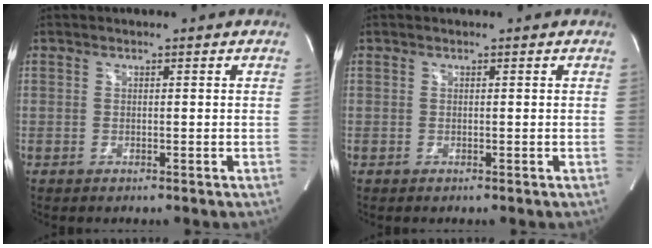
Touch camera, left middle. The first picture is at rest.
{"total": 0.0}